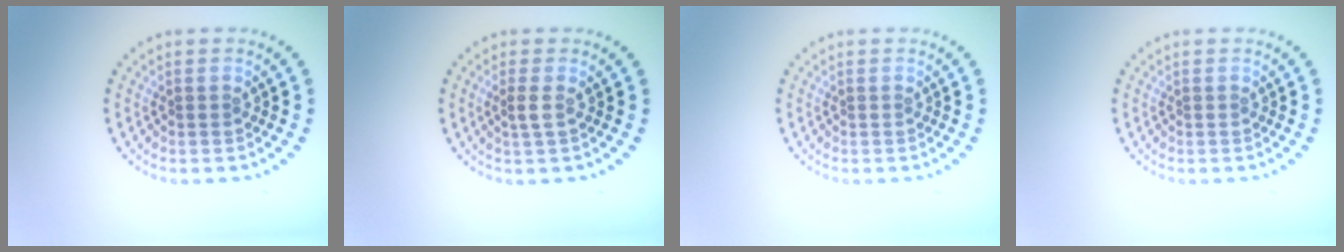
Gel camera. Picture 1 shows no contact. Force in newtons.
{"total": 0.9, "press": 0.8, "slide": 0.4}
{"total": 0.0}
{"total": 0.0}